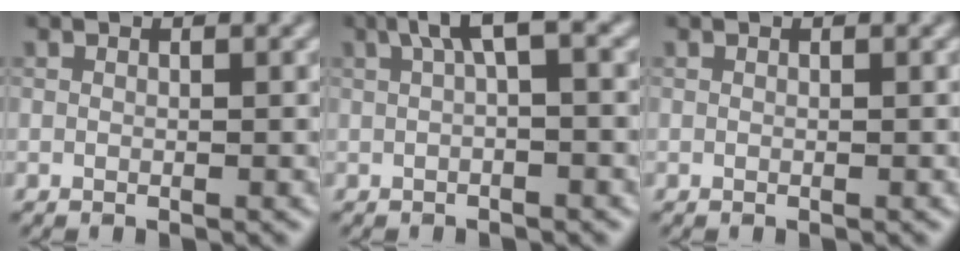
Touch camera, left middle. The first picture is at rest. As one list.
[{"total": 3.0, "force": [0.8, 0.5, 2.8], "torque": [-0.050, 0.015, 0.011]}, {"total": 0.0}]